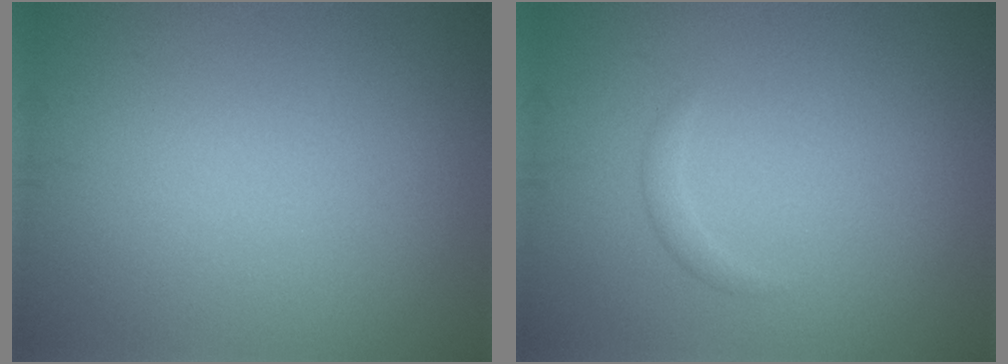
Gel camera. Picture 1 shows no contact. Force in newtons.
{"total": 0.8, "press": 0.8, "slide": 0.0}